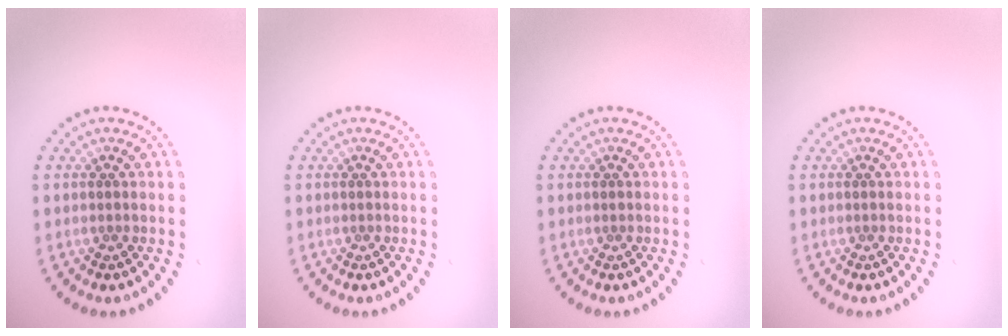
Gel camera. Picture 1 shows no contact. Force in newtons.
{"total": 0.0}
{"total": 0.0}
{"total": 0.0}